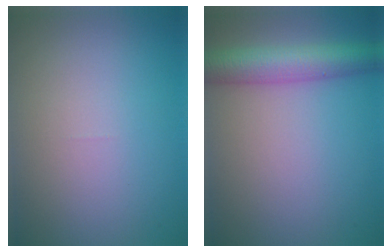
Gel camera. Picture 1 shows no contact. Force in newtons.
{"total": 5.3, "press": 5.3, "slide": 0.2}